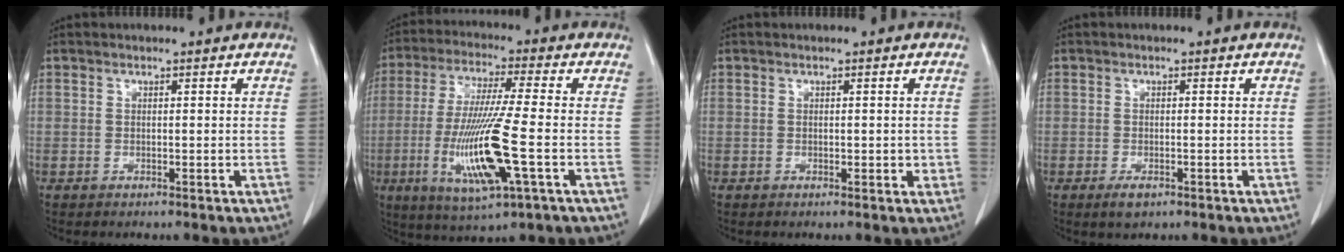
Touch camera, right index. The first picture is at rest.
{"total": 14.6, "force": [-3.8, 0.7, 14.0], "torque": [-0.287, -0.022, -0.070]}
{"total": 1.6, "force": [0.0, 1.0, 1.2], "torque": [-0.012, 0.003, 0.001]}
{"total": 2.1, "force": [-1.2, 1.2, 1.3], "torque": [-0.019, -0.001, -0.014]}